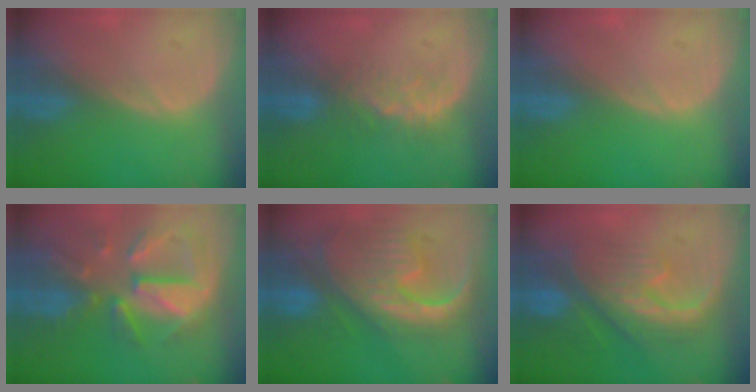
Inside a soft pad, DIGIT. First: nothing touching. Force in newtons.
{"total": 4.1, "press": 3.5, "slide": 2.1}
{"total": 0.0}
{"total": 11.1, "press": 9.8, "slide": 5.4}
{"total": 12.8, "press": 10.9, "slide": 6.6}
{"total": 9.7, "press": 9.2, "slide": 3.2}